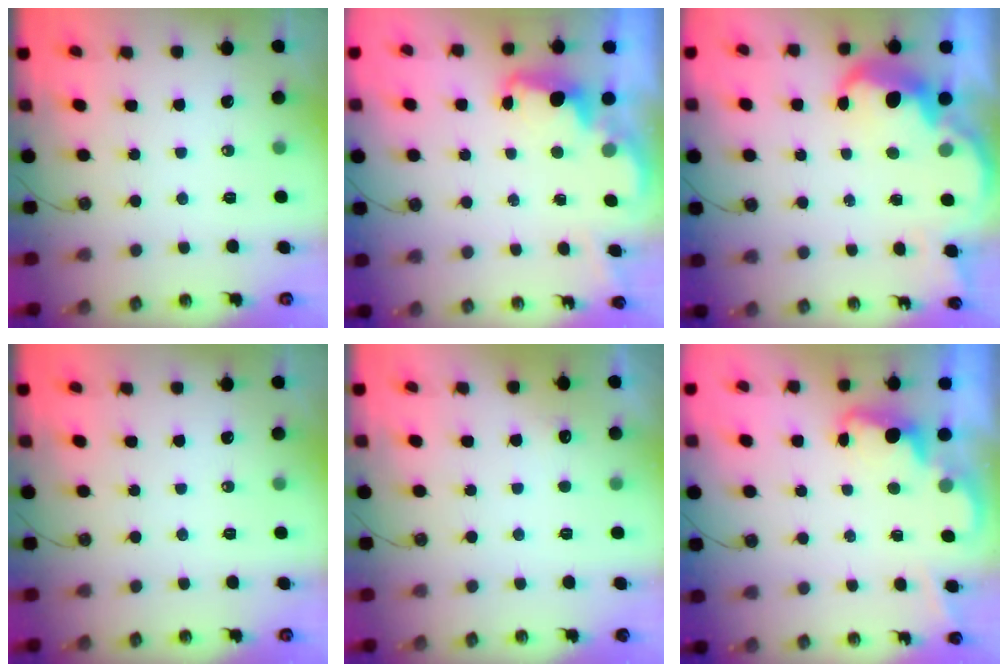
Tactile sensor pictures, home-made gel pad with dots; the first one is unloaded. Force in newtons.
{"total": 2.4, "press": 2.4, "slide": 0.6}
{"total": 6.9, "press": 6.9, "slide": 0.7}
{"total": 0.0}
{"total": 3.6, "press": 3.4, "slide": 1.3}
{"total": 2.0, "press": 1.9, "slide": 0.5}